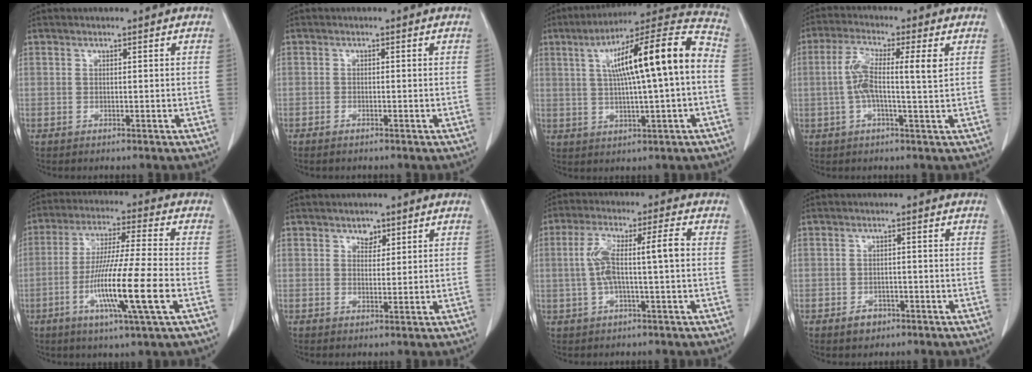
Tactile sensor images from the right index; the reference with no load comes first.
{"total": 1.4, "force": [-0.8, 0.7, 0.9], "torque": [-0.019, 0.000, -0.012]}
{"total": 18.2, "force": [2.0, 2.3, 18.0], "torque": [-0.282, 0.041, 0.029]}
{"total": 8.2, "force": [1.0, 1.4, 8.1], "torque": [-0.164, 0.017, 0.014]}
{"total": 15.0, "force": [-4.5, -0.1, 14.3], "torque": [-0.274, -0.019, -0.084]}
{"total": 3.0, "force": [1.7, 2.1, 1.3], "torque": [-0.021, 0.003, 0.033]}
{"total": 8.9, "force": [0.2, 1.5, 8.8], "torque": [-0.174, 0.028, 0.004]}
{"total": 3.2, "force": [-1.8, 2.3, 1.3], "torque": [-0.017, 0.004, -0.020]}